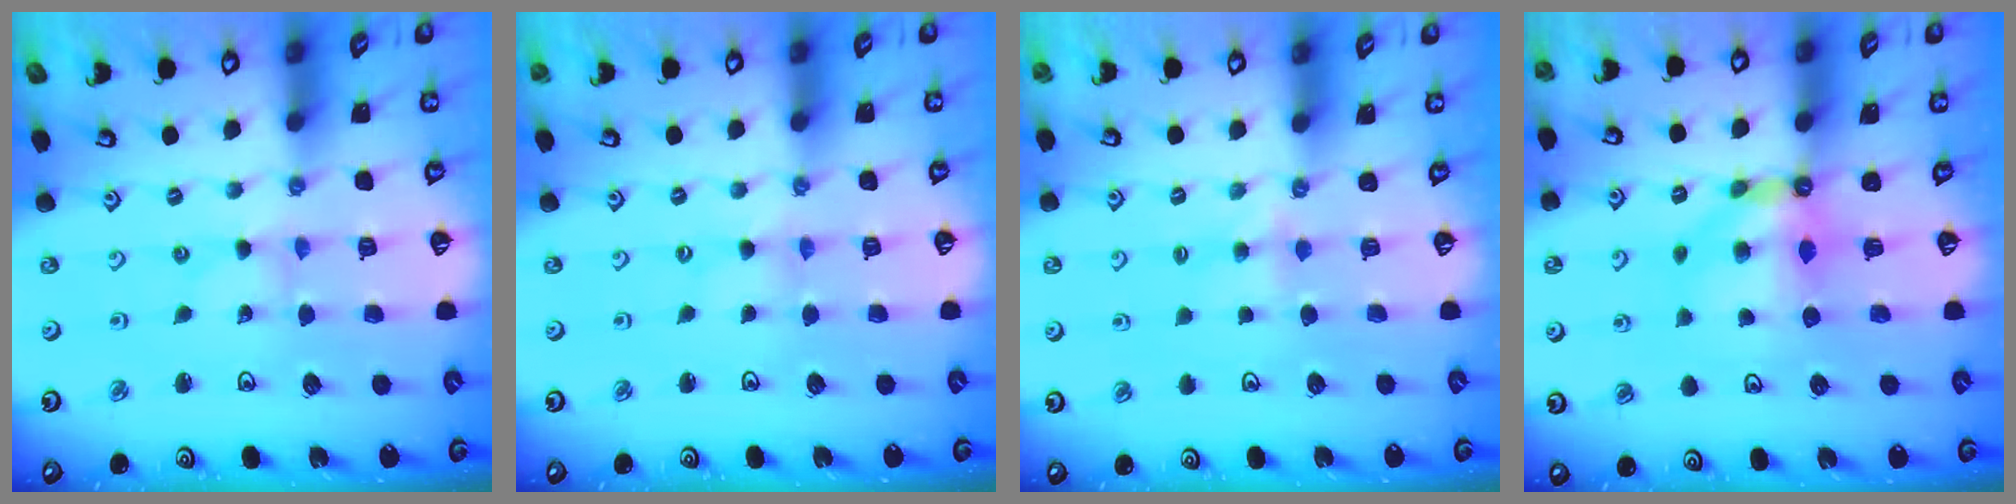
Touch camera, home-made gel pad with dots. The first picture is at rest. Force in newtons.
{"total": 0.0}
{"total": 3.0, "press": 2.9, "slide": 0.4}
{"total": 9.2, "press": 9.2, "slide": 0.4}